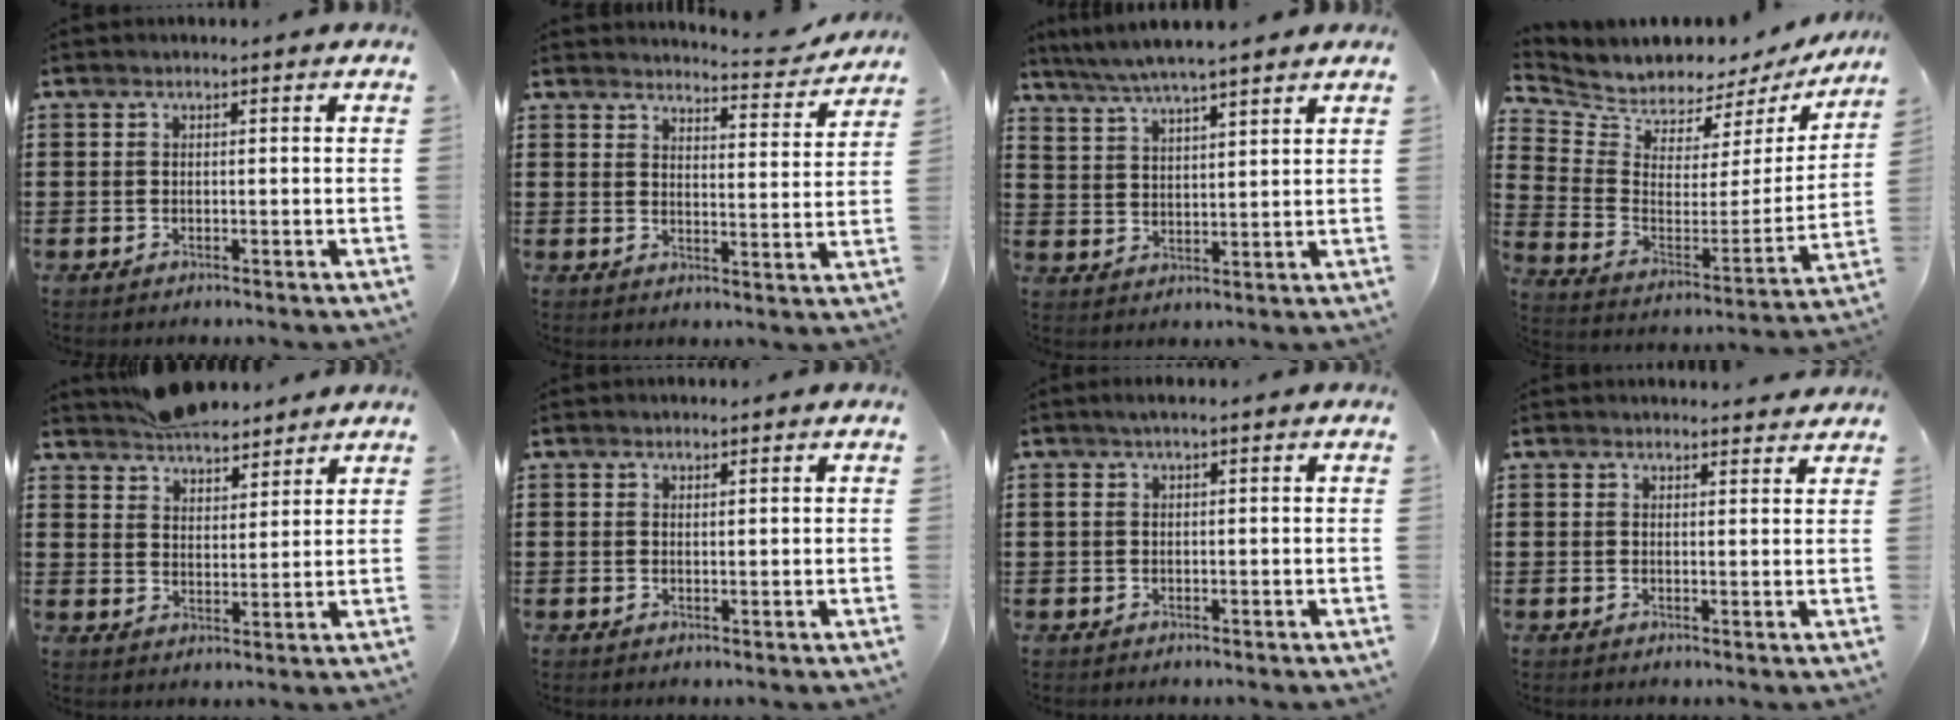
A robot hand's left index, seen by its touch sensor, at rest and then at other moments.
{"total": 4.2, "force": [4.1, 0.1, 0.9], "torque": [-0.020, -0.032, 0.067]}
{"total": 5.0, "force": [4.6, 0.0, 2.0], "torque": [-0.051, -0.017, 0.080]}
{"total": 5.0, "force": [4.8, 1.1, -0.3], "torque": [-0.033, -0.055, 0.082]}
{"total": 6.1, "force": [5.7, 1.8, 0.9], "torque": [-0.034, -0.009, 0.113]}
{"total": 0.7, "force": [0.6, 0.0, 0.4], "torque": [-0.008, -0.002, 0.012]}
{"total": 1.1, "force": [0.1, 0.2, 1.1], "torque": [-0.020, 0.001, 0.002]}
{"total": 1.7, "force": [1.7, 0.2, 0.1], "torque": [0.002, -0.003, 0.032]}